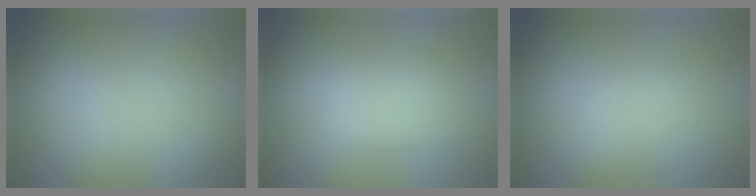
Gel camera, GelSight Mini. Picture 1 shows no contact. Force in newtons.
{"total": 2.4, "press": 2.4, "slide": 0.4}
{"total": 1.6, "press": 1.6, "slide": 0.1}